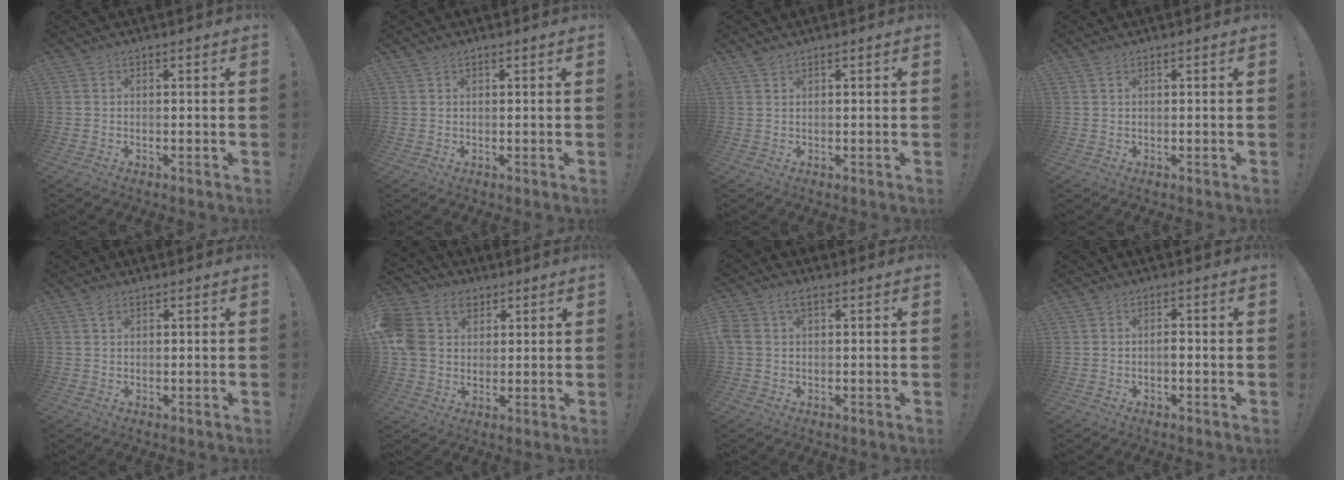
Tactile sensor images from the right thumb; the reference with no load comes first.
{"total": 0.6, "force": [0.5, 0.2, 0.2], "torque": [-0.007, 0.000, 0.010]}
{"total": 1.4, "force": [1.3, 0.4, 0.5], "torque": [-0.011, -0.001, 0.024]}
{"total": 0.9, "force": [0.6, 0.1, 0.7], "torque": [-0.014, 0.000, 0.012]}
{"total": 1.5, "force": [1.0, 0.9, 0.7], "torque": [-0.006, -0.003, 0.017]}
{"total": 14.2, "force": [4.6, 11.2, 7.4], "torque": [-0.140, -0.007, 0.094]}
{"total": 4.2, "force": [1.6, 2.5, 3.0], "torque": [-0.062, 0.006, 0.032]}
{"total": 1.5, "force": [-0.6, 1.1, 0.9], "torque": [-0.018, 0.006, -0.011]}